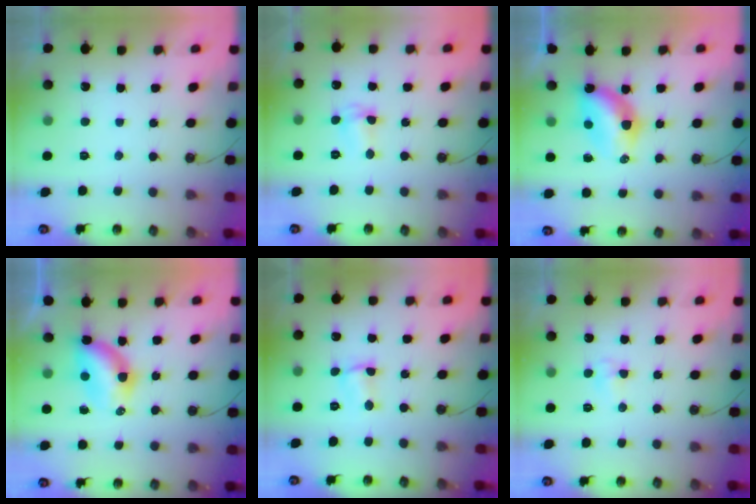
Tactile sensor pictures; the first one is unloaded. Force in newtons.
{"total": 2.6, "press": 2.6, "slide": 0.6}
{"total": 7.9, "press": 7.9, "slide": 0.7}
{"total": 5.8, "press": 5.8, "slide": 0.5}
{"total": 1.5, "press": 1.4, "slide": 0.5}
{"total": 3.5, "press": 3.4, "slide": 0.5}